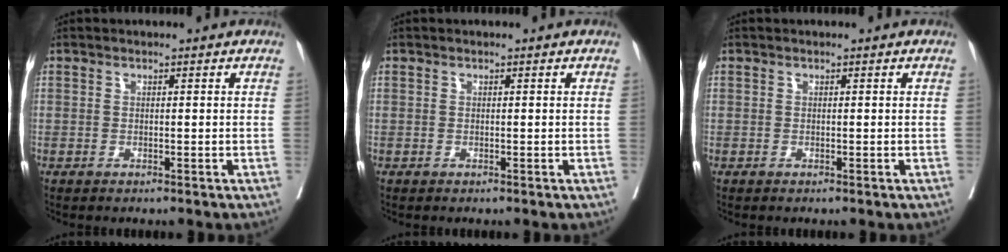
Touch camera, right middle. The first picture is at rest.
{"total": 0.0}
{"total": 0.0}